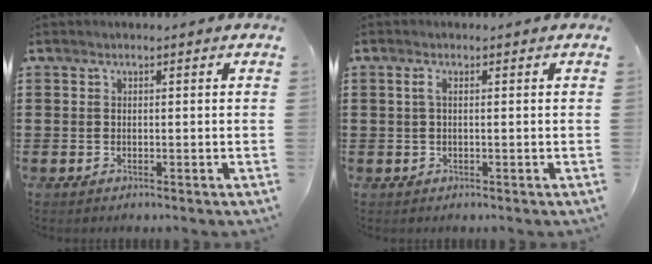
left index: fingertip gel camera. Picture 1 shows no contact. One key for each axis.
{"total": 1.5, "fx": 0.1, "fy": 0.4, "fz": 1.4, "tx": -0.028, "ty": 0.001, "tz": 0.001}